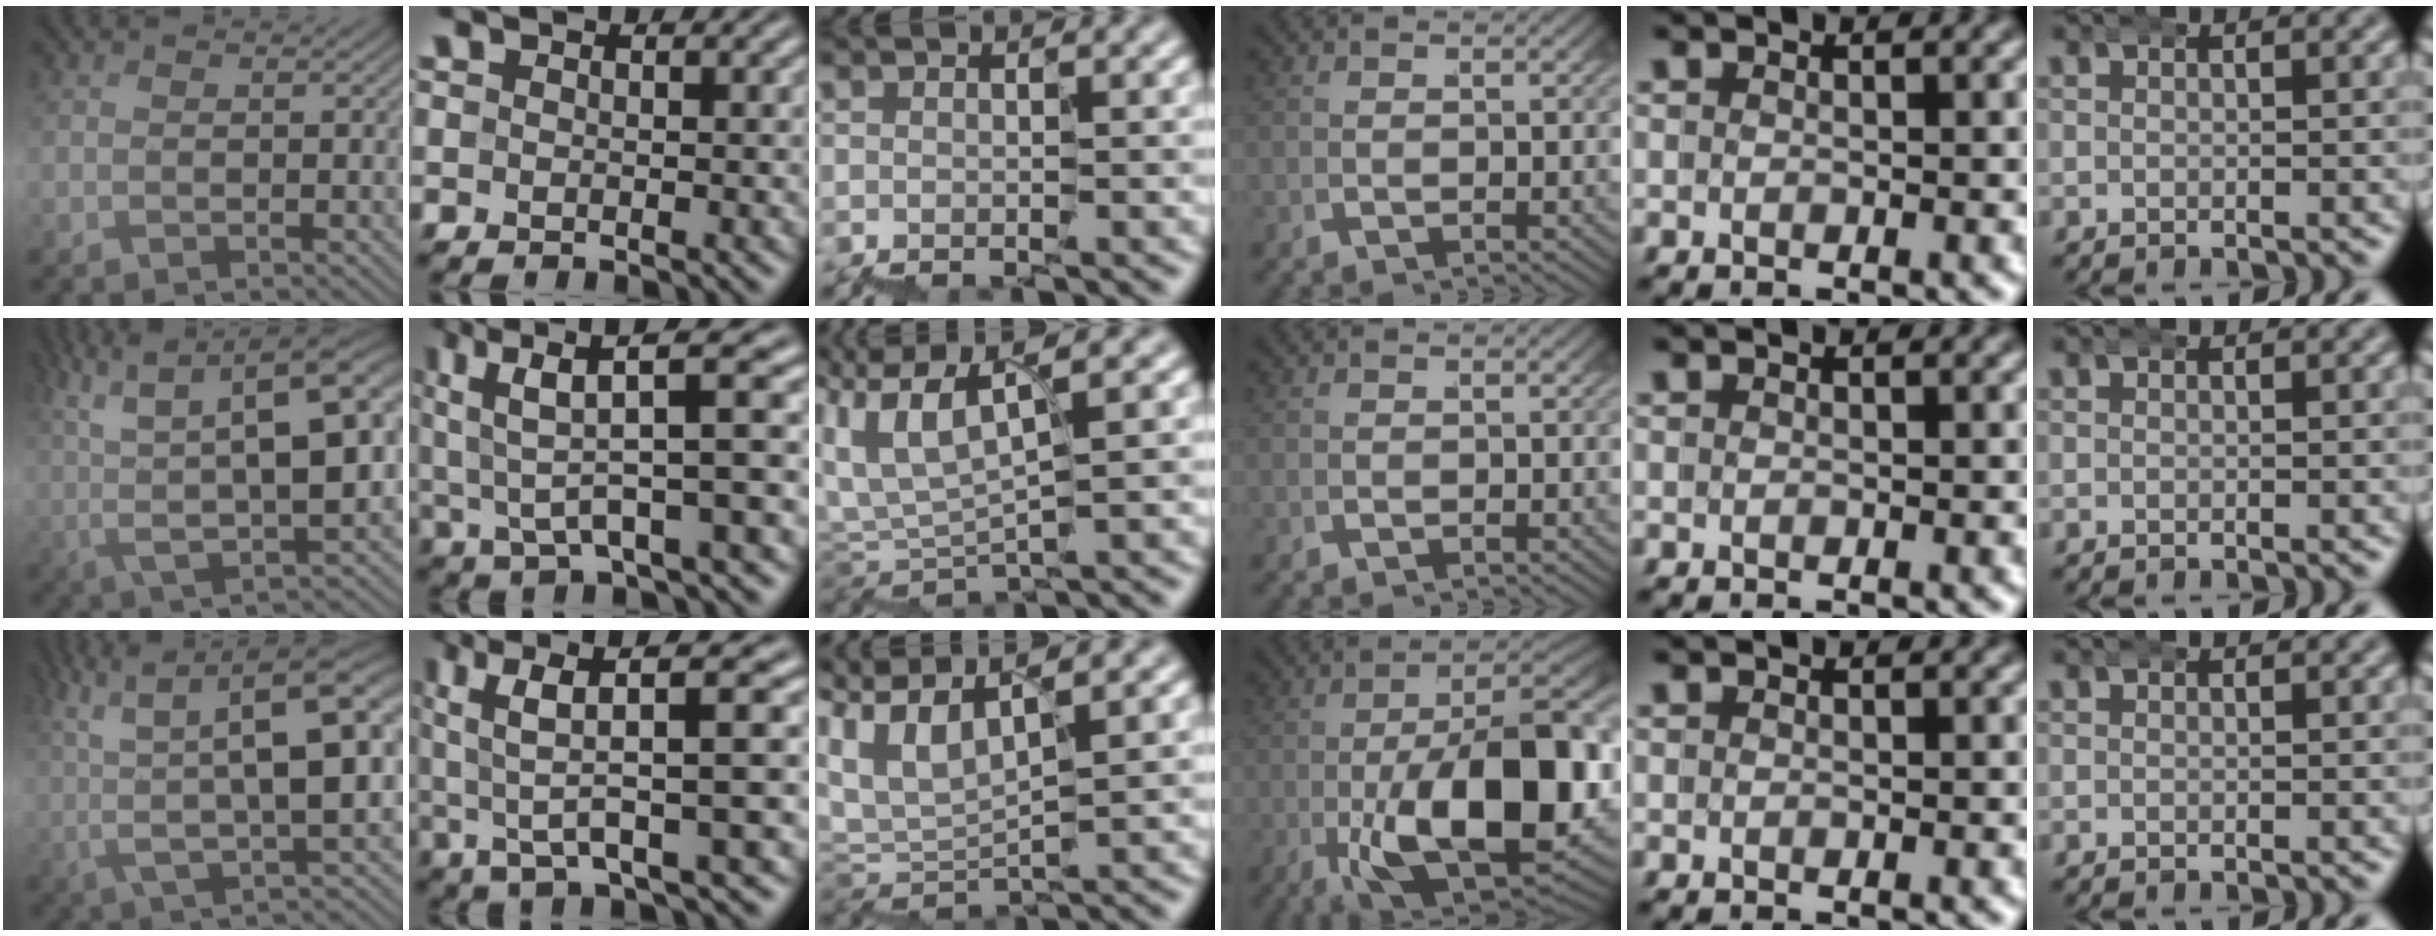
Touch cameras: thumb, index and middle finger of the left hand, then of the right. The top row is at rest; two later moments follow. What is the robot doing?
{"motion": "wrap", "object": "bubble wrap"}